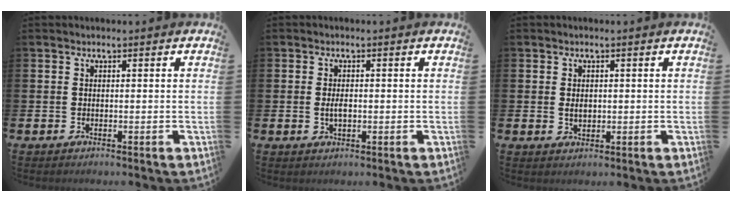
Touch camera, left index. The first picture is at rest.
{"total": 1.8, "force": [-0.1, 0.9, 1.6], "torque": [-0.029, 0.003, -0.003]}
{"total": 1.5, "force": [0.2, 1.0, 1.0], "torque": [-0.012, 0.003, 0.001]}